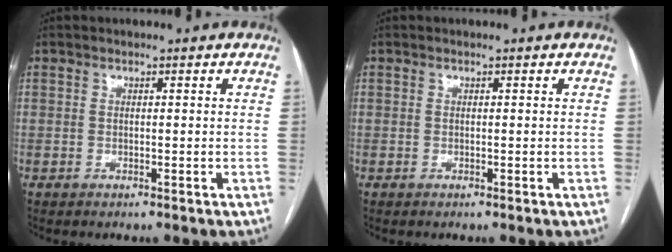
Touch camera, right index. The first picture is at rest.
{"total": 0.0}